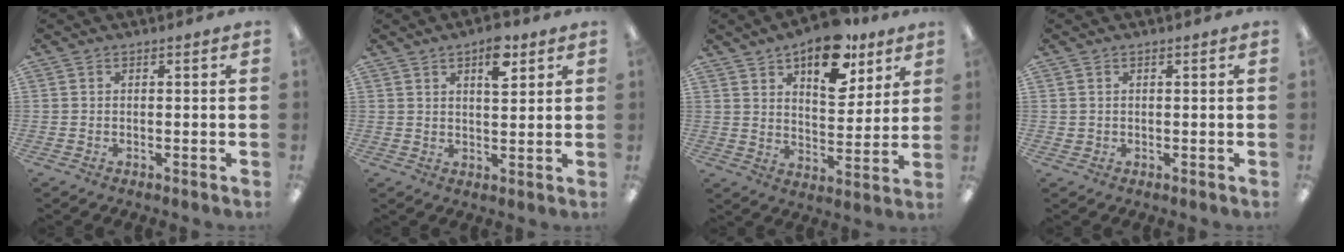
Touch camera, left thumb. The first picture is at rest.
{"total": 6.8, "force": [4.2, 2.8, 4.6], "torque": [-0.061, -0.015, 0.066]}
{"total": 15.4, "force": [10.1, 7.5, 9.0], "torque": [-0.111, -0.052, 0.169]}
{"total": 0.9, "force": [0.4, 0.8, 0.0], "torque": [-0.001, 0.004, 0.008]}